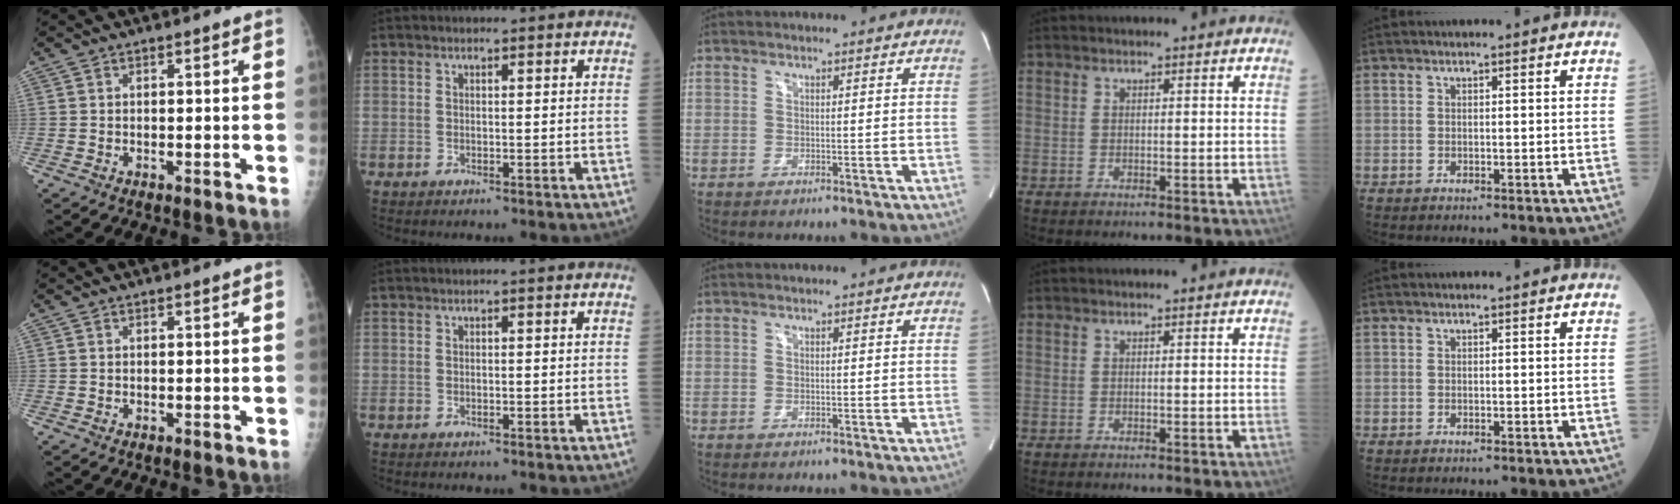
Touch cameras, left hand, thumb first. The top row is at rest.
{}